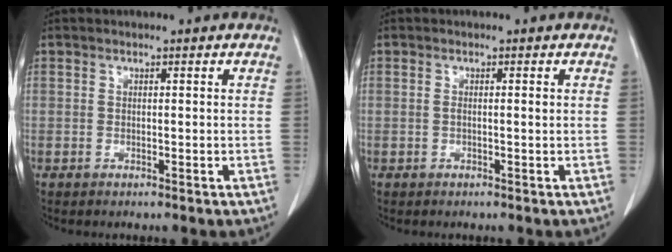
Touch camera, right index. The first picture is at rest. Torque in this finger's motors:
{"motor_torque": [0.05, -0.05, 0.05, -0.01]}